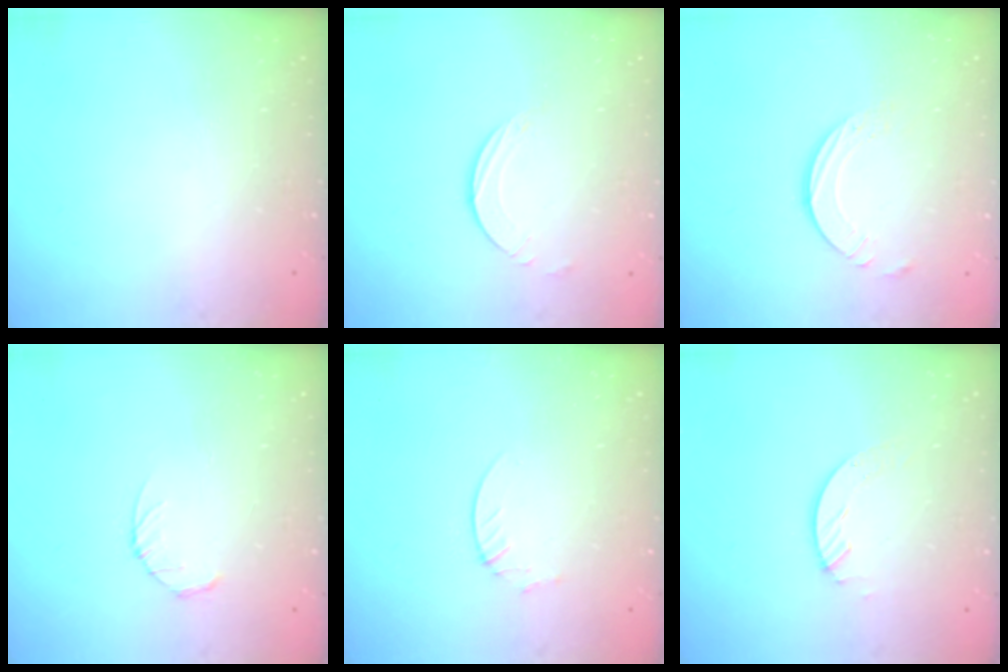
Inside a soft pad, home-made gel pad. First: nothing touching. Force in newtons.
{"total": 2.0, "press": 1.9, "slide": 0.3}
{"total": 5.8, "press": 5.8, "slide": 0.6}
{"total": 3.2, "press": 3.2, "slide": 0.5}
{"total": 1.9, "press": 1.9, "slide": 0.2}
{"total": 4.1, "press": 4.1, "slide": 0.3}